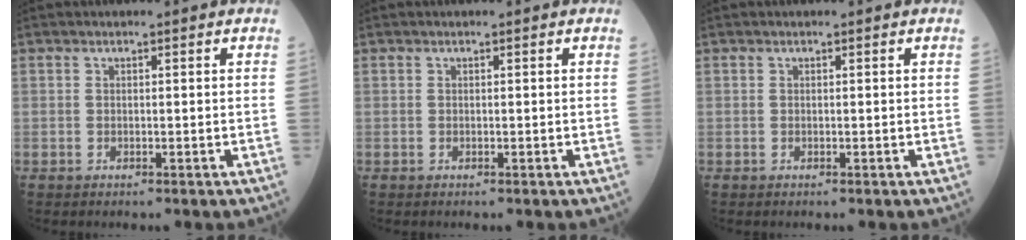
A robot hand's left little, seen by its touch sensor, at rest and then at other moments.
{"total": 0.0}
{"total": 0.0}